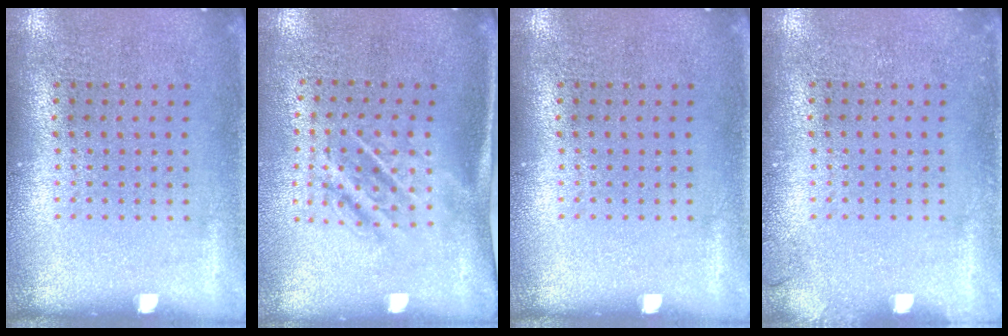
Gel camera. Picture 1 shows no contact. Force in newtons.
{"total": 1.7, "press": 1.2, "slide": 1.2}
{"total": 0.0}
{"total": 0.7, "press": 0.7, "slide": 0.2}